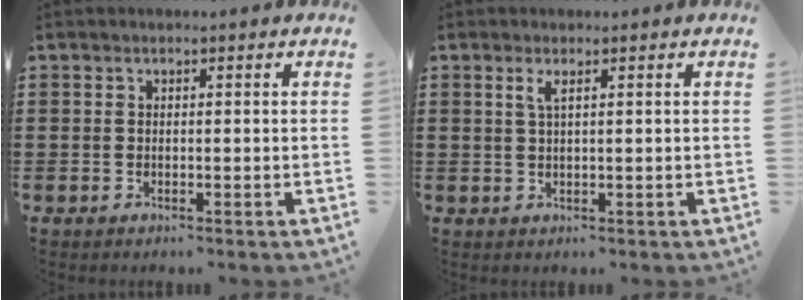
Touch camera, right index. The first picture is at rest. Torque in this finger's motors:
{"motor_torque": [0.18, -0.14, 0.18, 0.06]}